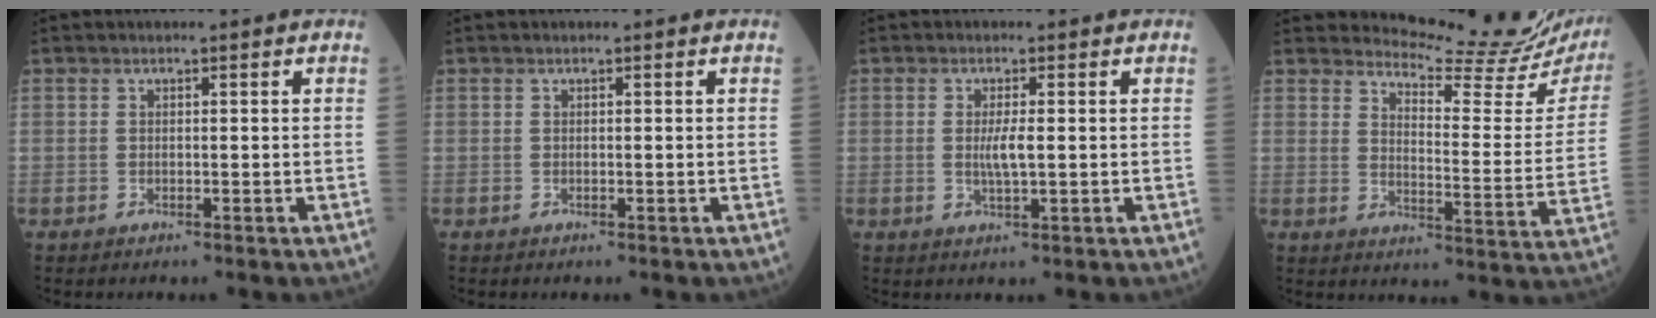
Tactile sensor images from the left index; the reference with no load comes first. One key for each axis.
{"total": 0.0}
{"total": 2.7, "fx": 0.2, "fy": 0.2, "fz": 2.7, "tx": -0.056, "ty": -0.003, "tz": 0.004}
{"total": 16.3, "fx": 16.0, "fy": -0.3, "fz": 3.0, "tx": -0.047, "ty": -0.108, "tz": 0.187}